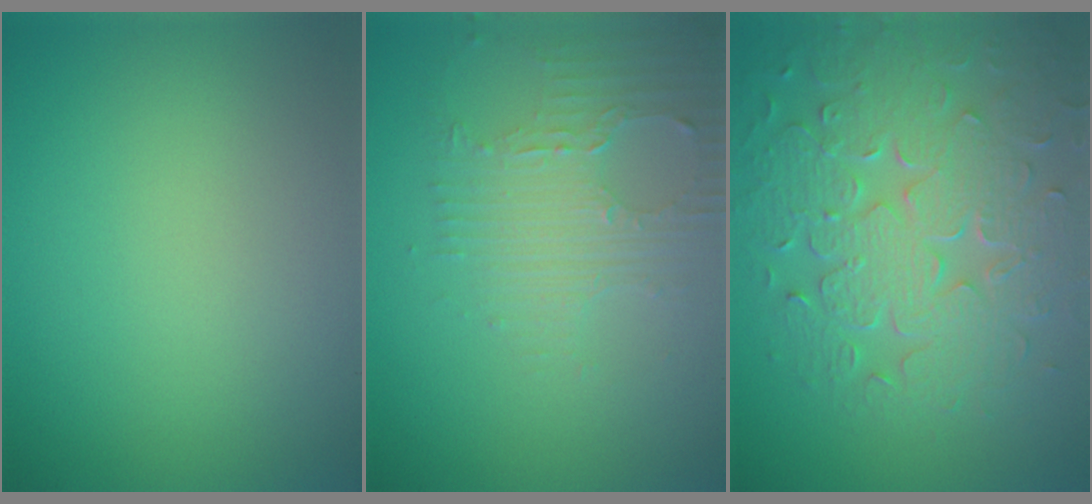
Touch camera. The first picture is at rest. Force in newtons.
{"total": 4.7, "press": 3.2, "slide": 3.4}
{"total": 8.7, "press": 6.3, "slide": 6.0}